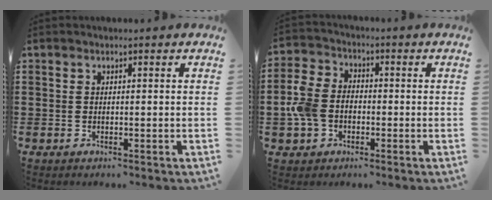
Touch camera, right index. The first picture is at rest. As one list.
[{"total": 6.4, "force": [-1.7, 4.8, 3.9], "torque": [-0.117, 0.003, -0.042]}]